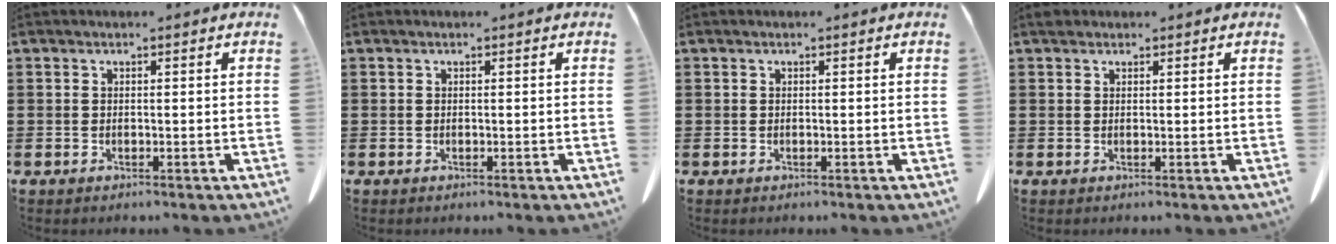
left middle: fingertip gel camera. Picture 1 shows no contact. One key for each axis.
{"total": 0.0}
{"total": 0.0}
{"total": 0.9, "fx": 0.6, "fy": 0.5, "fz": 0.2, "tx": -0.006, "ty": 0.004, "tz": 0.012}